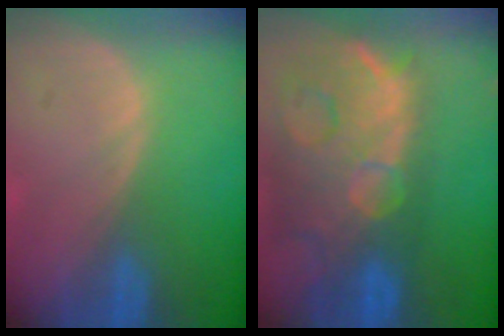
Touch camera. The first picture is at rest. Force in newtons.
{"total": 14.7, "press": 11.9, "slide": 8.6}